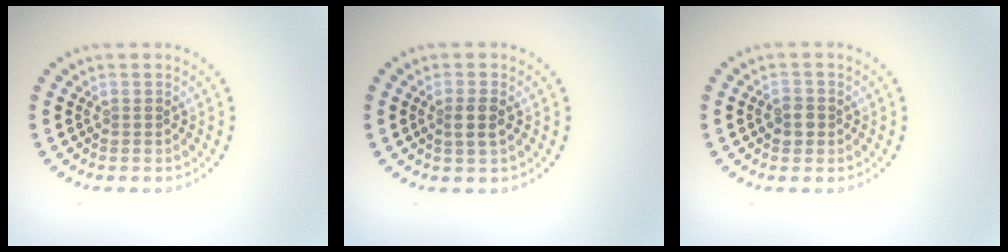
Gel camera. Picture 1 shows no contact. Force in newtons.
{"total": 1.8, "press": 1.7, "slide": 0.7}
{"total": 1.6, "press": 1.6, "slide": 0.5}